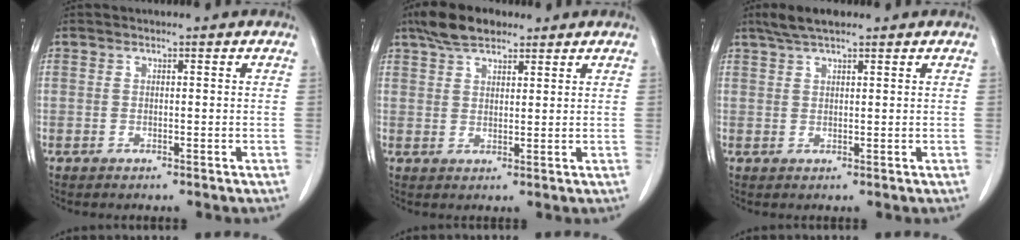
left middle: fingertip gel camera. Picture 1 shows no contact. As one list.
[{"total": 6.0, "force": [4.5, 2.4, 3.1], "torque": [-0.064, 0.018, 0.084]}, {"total": 4.1, "force": [3.2, 0.9, 2.5], "torque": [-0.053, 0.016, 0.060]}]